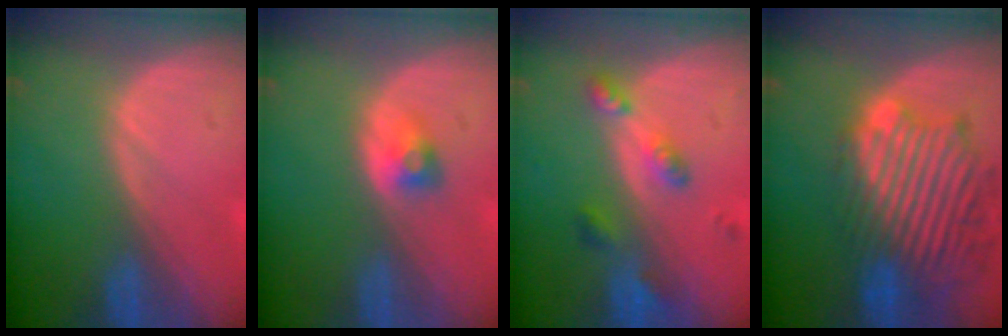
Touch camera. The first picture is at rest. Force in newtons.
{"total": 2.7, "press": 2.4, "slide": 1.1}
{"total": 4.7, "press": 4.7, "slide": 0.2}
{"total": 13.3, "press": 11.7, "slide": 6.3}